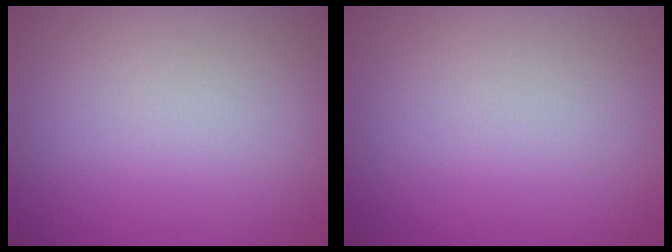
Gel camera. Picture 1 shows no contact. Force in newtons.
{"total": 0.0}